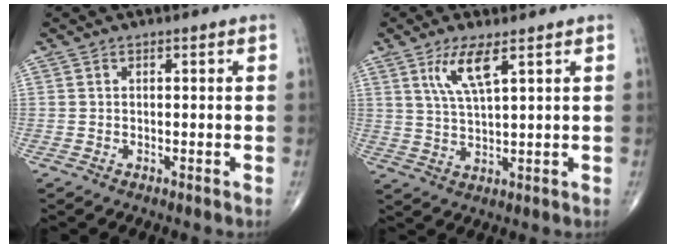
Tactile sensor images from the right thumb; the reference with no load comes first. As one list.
[{"total": 6.6, "force": [3.3, 1.3, 5.5], "torque": [-0.116, -0.019, 0.072]}]